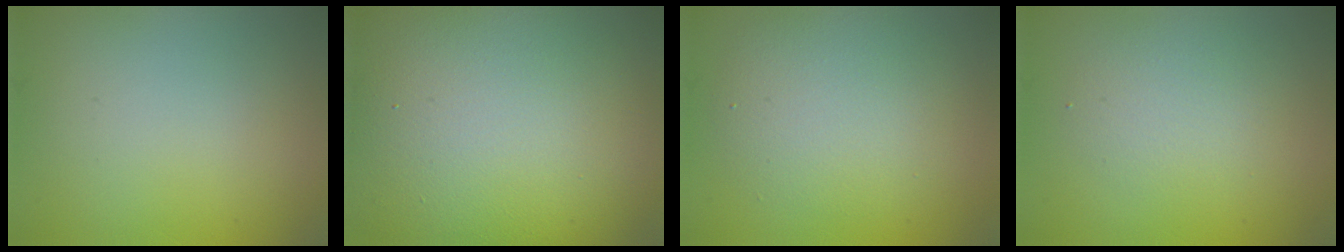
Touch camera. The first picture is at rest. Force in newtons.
{"total": 21.8, "press": 21.8, "slide": 1.0}
{"total": 4.4, "press": 4.4, "slide": 0.3}
{"total": 2.4, "press": 2.4, "slide": 0.1}